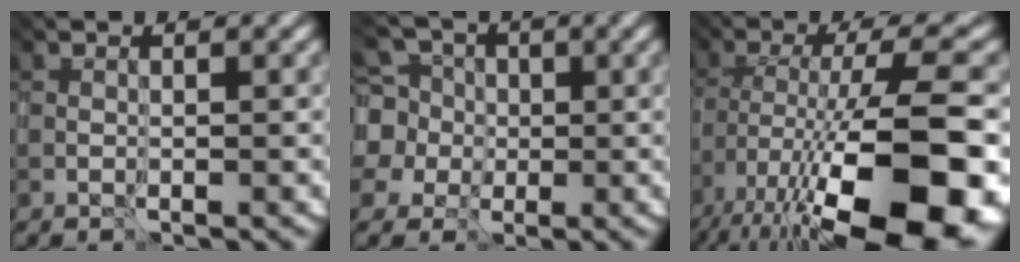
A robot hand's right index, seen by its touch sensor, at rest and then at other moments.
{"total": 7.3, "force": [2.9, 6.2, 2.5], "torque": [-0.079, 0.025, 0.047]}
{"total": 15.9, "force": [-8.4, 4.6, 12.8], "torque": [-0.214, -0.011, -0.103]}